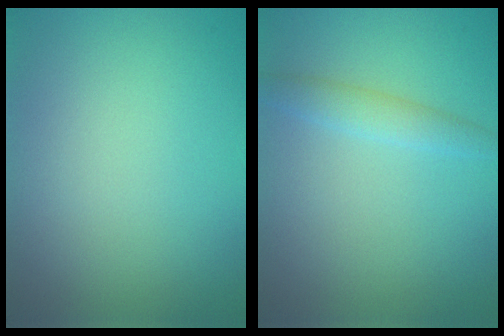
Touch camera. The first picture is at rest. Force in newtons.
{"total": 1.9, "press": 1.9, "slide": 0.1}